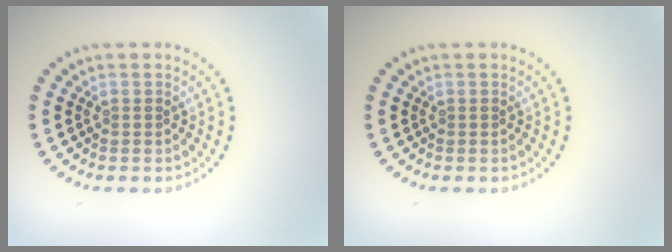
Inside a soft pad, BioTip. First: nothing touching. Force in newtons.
{"total": 0.0}